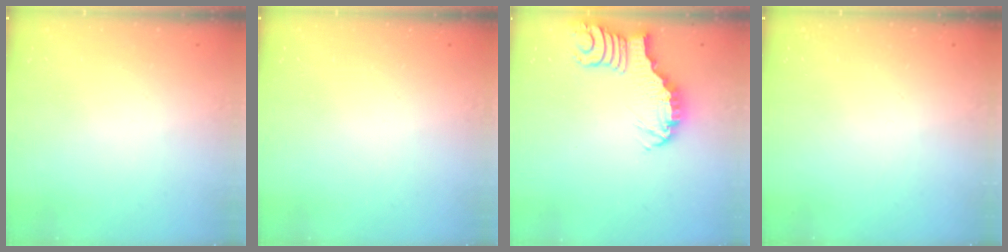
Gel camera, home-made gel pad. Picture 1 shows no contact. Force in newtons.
{"total": 0.0}
{"total": 3.1, "press": 3.1, "slide": 0.1}
{"total": 0.0}